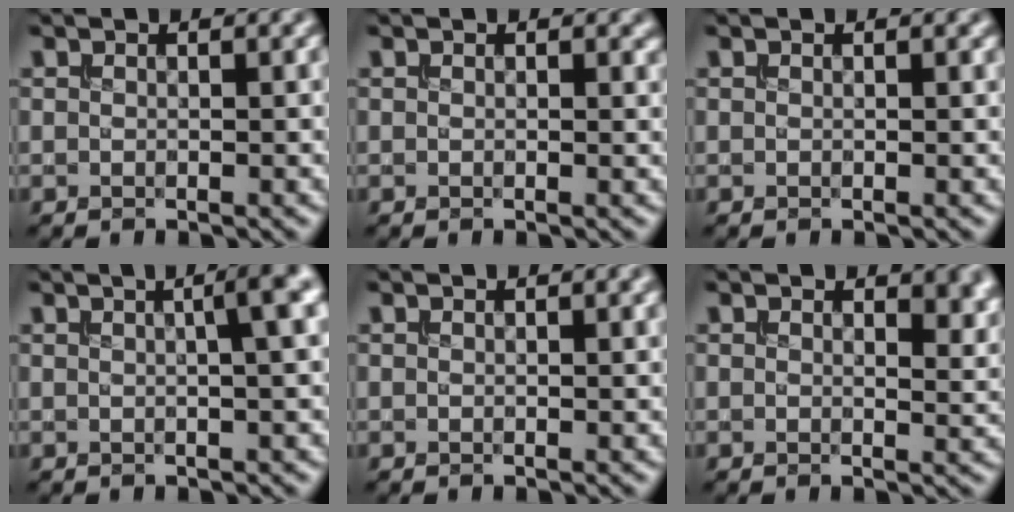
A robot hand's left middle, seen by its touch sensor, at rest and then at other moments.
{"total": 0.6, "force": [0.3, 0.4, 0.3], "torque": [-0.002, -0.002, 0.005]}
{"total": 0.0}
{"total": 3.4, "force": [0.7, 0.7, 3.2], "torque": [-0.030, 0.015, 0.007]}
{"total": 0.5, "force": [0.3, 0.0, 0.5], "torque": [-0.008, 0.000, 0.006]}
{"total": 3.1, "force": [1.5, 1.5, 2.2], "torque": [-0.028, -0.004, 0.025]}